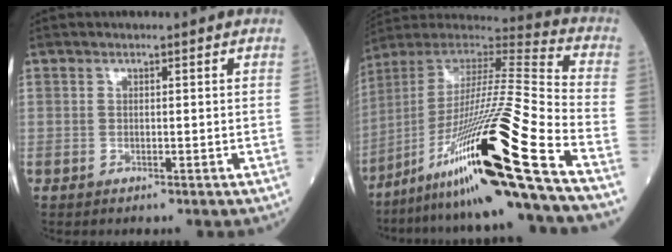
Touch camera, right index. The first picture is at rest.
{"total": 27.2, "force": [-14.7, -1.6, 22.8], "torque": [-0.396, -0.040, -0.267]}